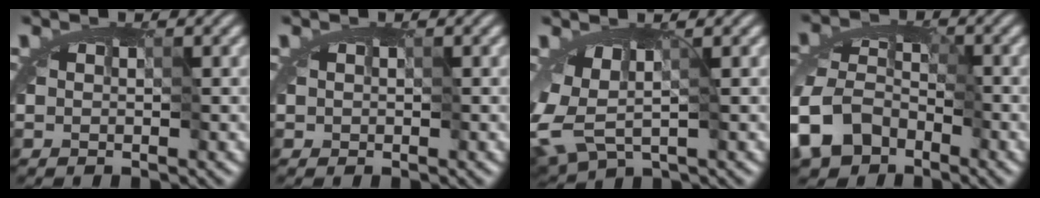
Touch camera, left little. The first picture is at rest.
{"total": 0.5, "force": [0.1, 0.4, 0.3], "torque": [-0.005, 0.002, 0.000]}
{"total": 3.2, "force": [-0.5, 1.5, 2.7], "torque": [-0.050, -0.004, -0.003]}
{"total": 7.6, "force": [-6.6, 3.5, 1.5], "torque": [-0.020, -0.009, -0.142]}